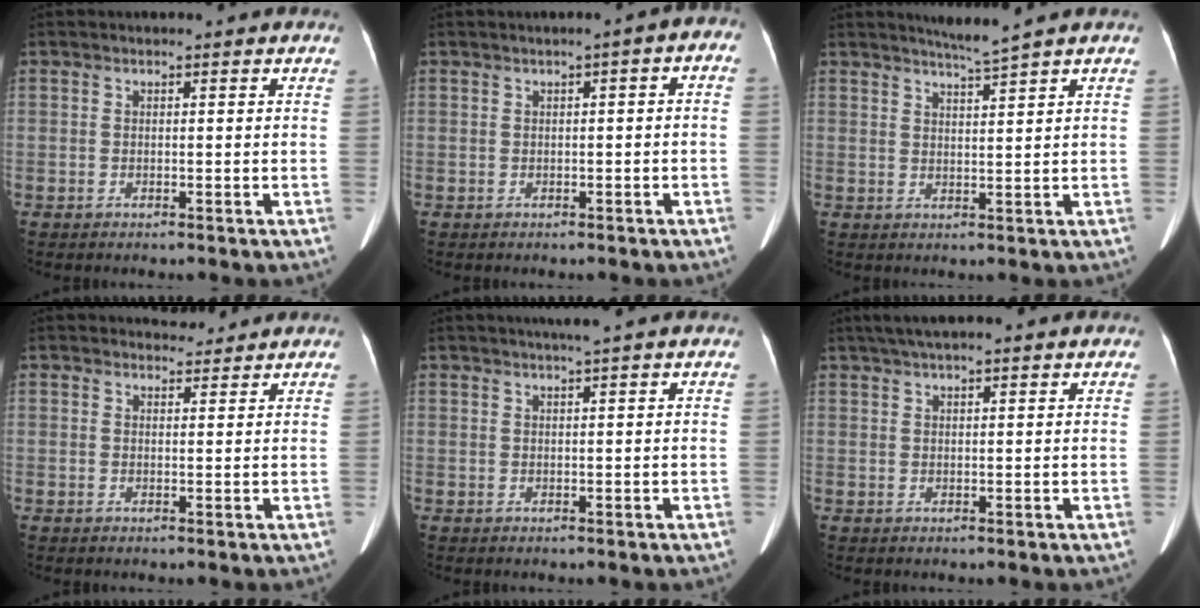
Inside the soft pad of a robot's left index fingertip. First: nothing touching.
{"total": 2.7, "force": [0.0, 0.8, 2.6], "torque": [-0.030, 0.020, -0.005]}
{"total": 3.3, "force": [2.8, -1.4, 1.0], "torque": [-0.019, -0.012, 0.055]}
{"total": 2.2, "force": [2.0, 0.7, -0.2], "torque": [0.003, 0.000, 0.030]}
{"total": 2.2, "force": [1.7, -0.6, 1.3], "torque": [-0.019, 0.004, 0.030]}
{"total": 7.1, "force": [5.3, 1.1, 4.5], "torque": [-0.068, 0.039, 0.080]}